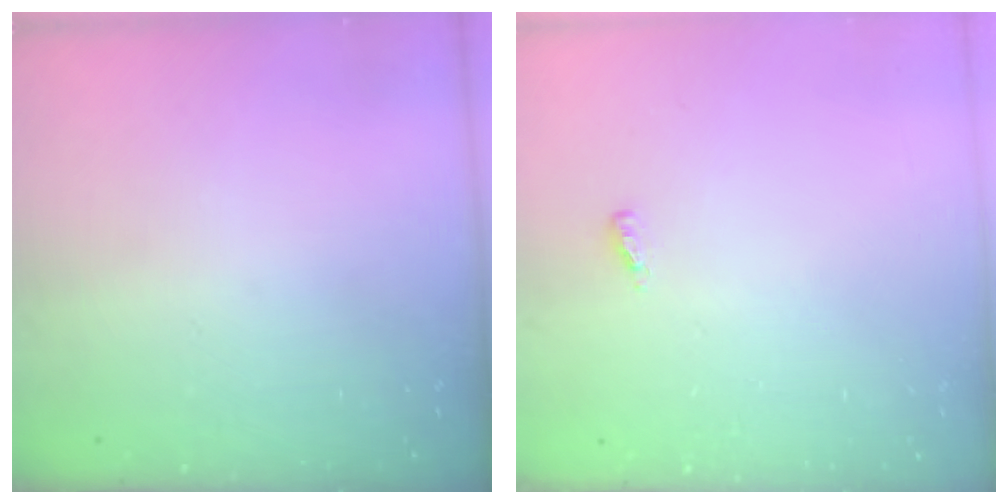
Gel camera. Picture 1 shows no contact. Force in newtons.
{"total": 3.7, "press": 3.6, "slide": 1.0}